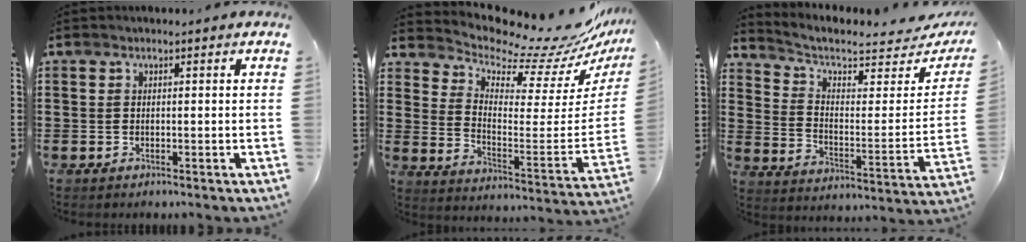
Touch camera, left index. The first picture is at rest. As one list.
[{"total": 9.7, "force": [9.0, 1.7, 3.2], "torque": [-0.075, -0.086, 0.147]}, {"total": 5.3, "force": [4.6, 1.1, 2.5], "torque": [-0.073, -0.039, 0.075]}]